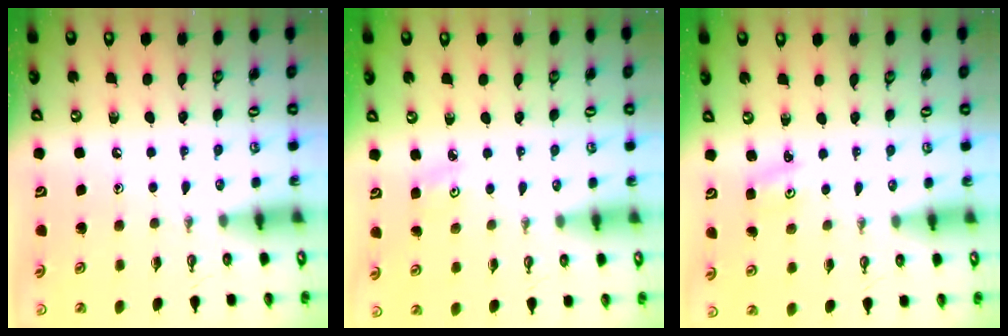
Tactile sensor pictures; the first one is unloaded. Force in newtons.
{"total": 2.8, "press": 2.8, "slide": 0.4}
{"total": 2.1, "press": 2.1, "slide": 0.3}